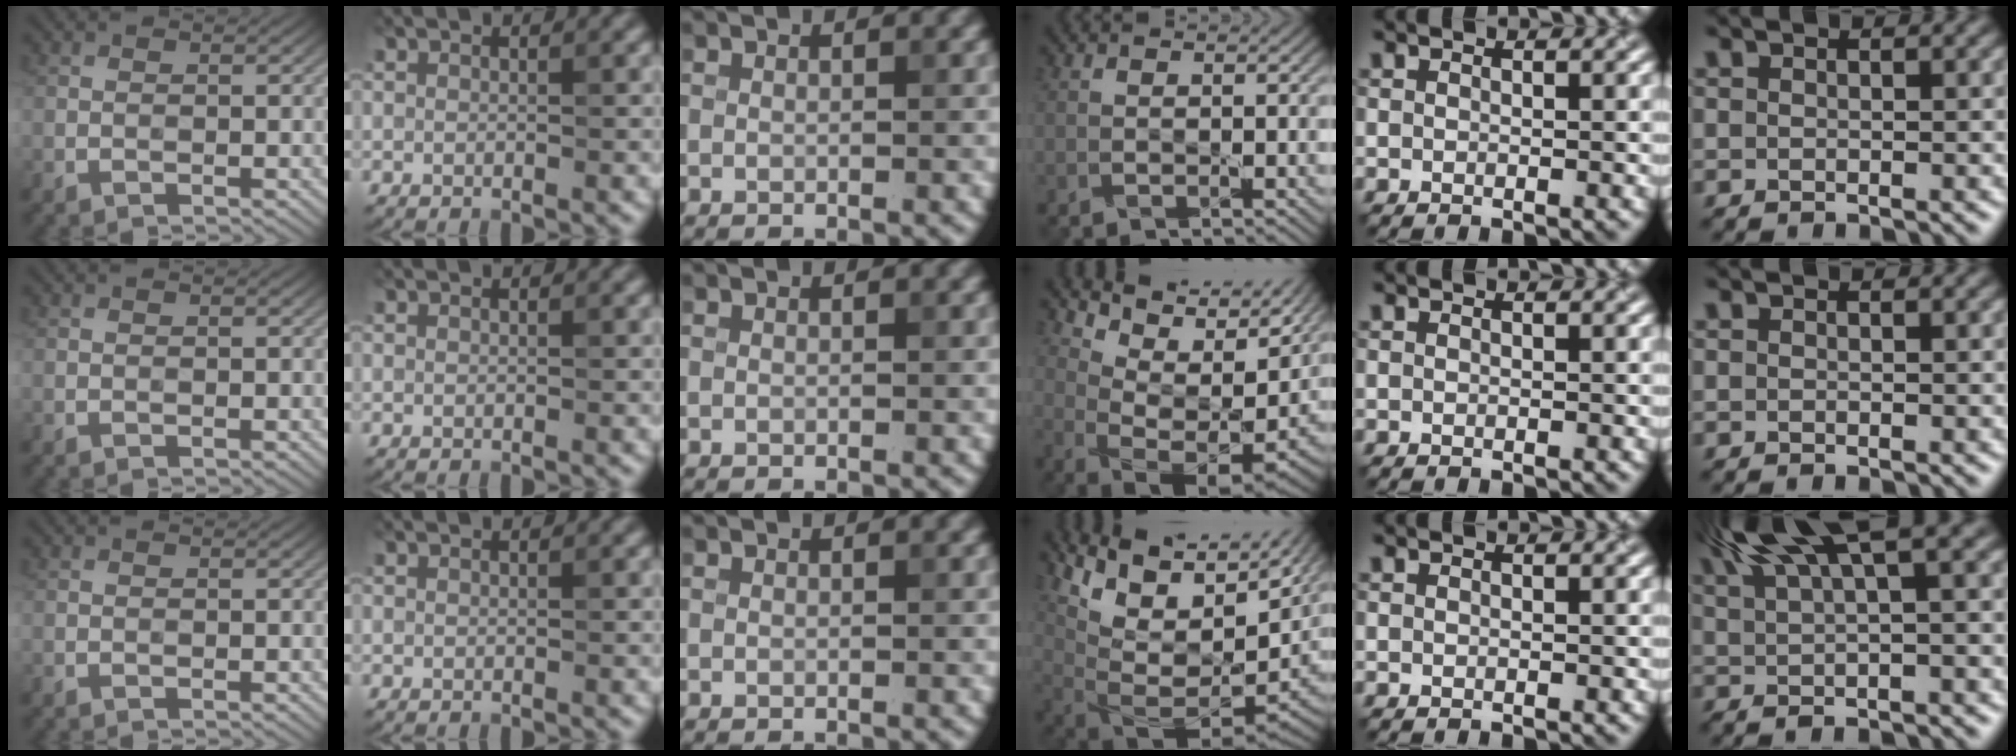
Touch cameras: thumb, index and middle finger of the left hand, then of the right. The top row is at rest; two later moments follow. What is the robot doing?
{"motion": "squeeze", "object": "sponge"}